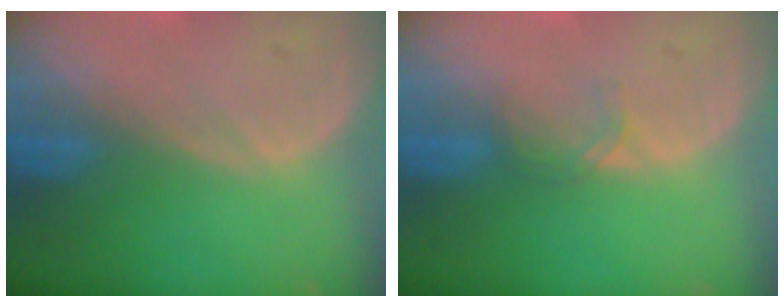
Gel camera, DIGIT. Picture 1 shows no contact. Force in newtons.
{"total": 1.5, "press": 1.5, "slide": 0.2}